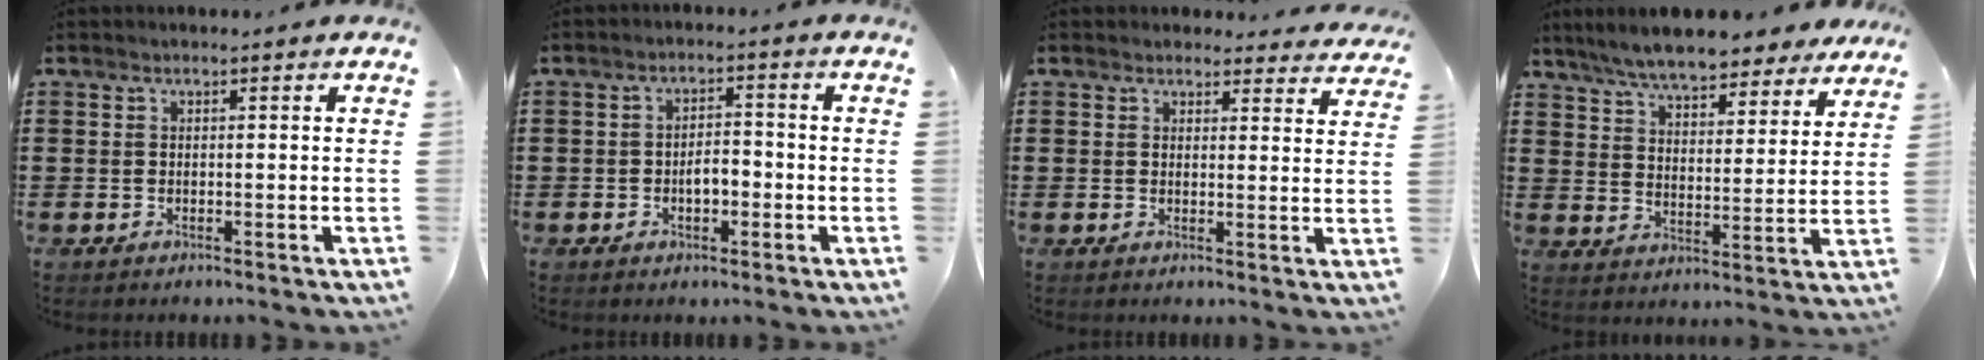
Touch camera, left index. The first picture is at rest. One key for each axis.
{"total": 3.2, "fx": -0.9, "fy": 1.4, "fz": 2.8, "tx": -0.043, "ty": 0.002, "tz": -0.020}
{"total": 2.9, "fx": 2.8, "fy": 0.8, "fz": 0.4, "tx": -0.008, "ty": -0.009, "tz": 0.051}
{"total": 6.3, "fx": 6.1, "fy": 0.4, "fz": 1.6, "tx": -0.061, "ty": -0.031, "tz": 0.107}